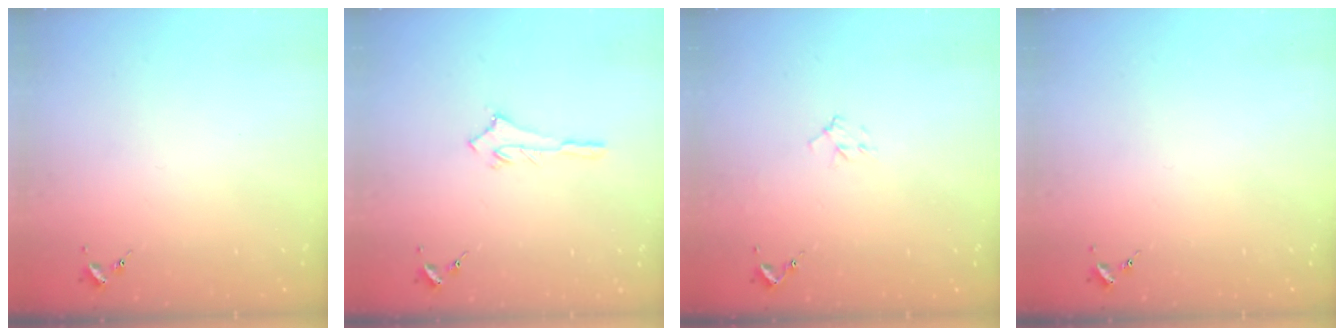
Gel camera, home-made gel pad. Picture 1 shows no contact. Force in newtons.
{"total": 2.6, "press": 2.6, "slide": 0.4}
{"total": 5.5, "press": 5.5, "slide": 0.7}
{"total": 0.0}